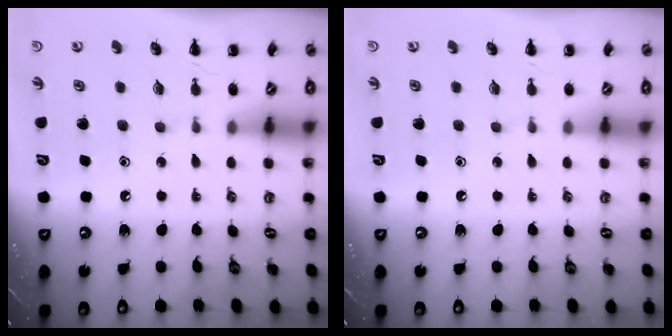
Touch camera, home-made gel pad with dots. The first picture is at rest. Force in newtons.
{"total": 0.0}